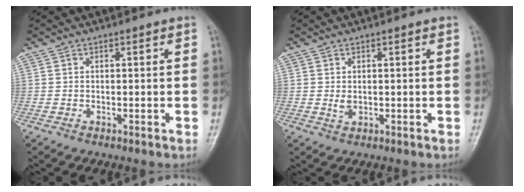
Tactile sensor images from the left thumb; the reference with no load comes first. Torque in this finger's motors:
{"motor_torque": [-0.08, 0.03, -0.07, -0.04, 0.00]}